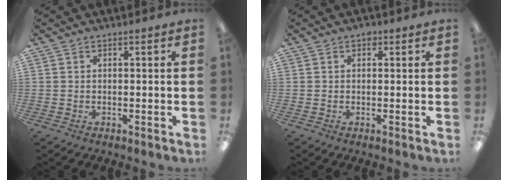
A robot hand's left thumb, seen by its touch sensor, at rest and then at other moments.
{"total": 1.1, "force": [0.5, 0.8, 0.6], "torque": [-0.004, -0.001, 0.008]}